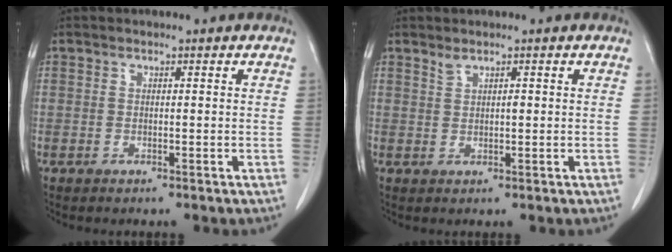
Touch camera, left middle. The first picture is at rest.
{"total": 1.3, "force": [0.8, 0.5, 0.9], "torque": [-0.016, 0.003, 0.016]}